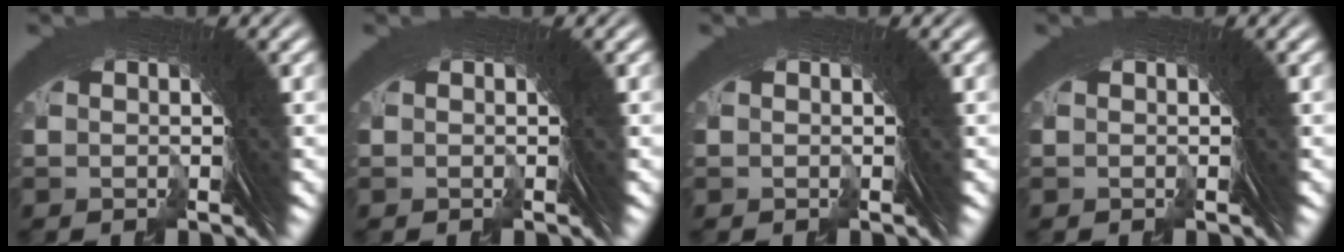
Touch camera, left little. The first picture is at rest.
{"total": 0.0}
{"total": 0.0}
{"total": 0.0}